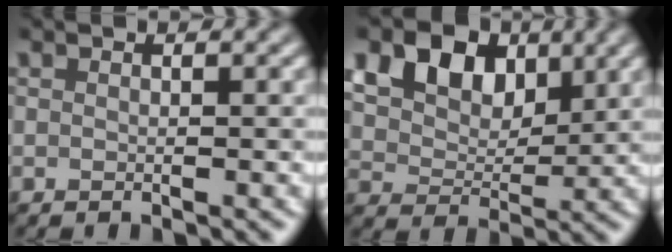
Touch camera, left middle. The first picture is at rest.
{"total": 10.6, "force": [5.2, 7.2, 5.6], "torque": [-0.106, 0.024, 0.081]}